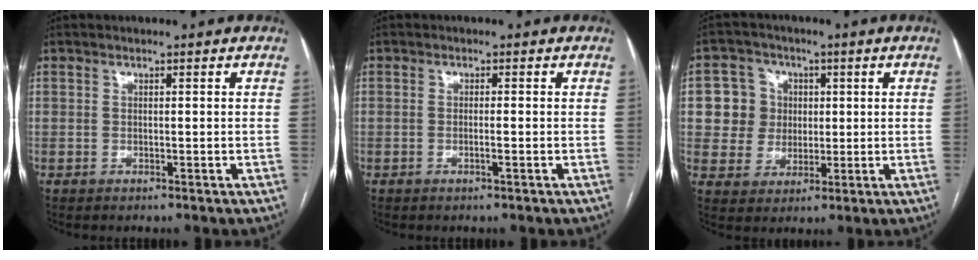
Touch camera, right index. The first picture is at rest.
{"total": 1.2, "force": [-0.4, -0.1, 1.1], "torque": [-0.023, 0.000, -0.005]}
{"total": 7.3, "force": [1.2, 7.1, 1.3], "torque": [-0.034, 0.030, 0.026]}